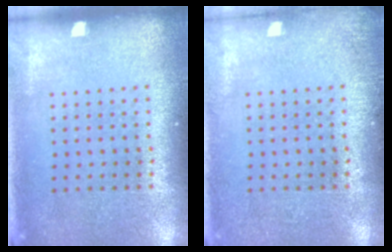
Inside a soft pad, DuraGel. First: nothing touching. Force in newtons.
{"total": 1.0, "press": 1.0, "slide": 0.3}